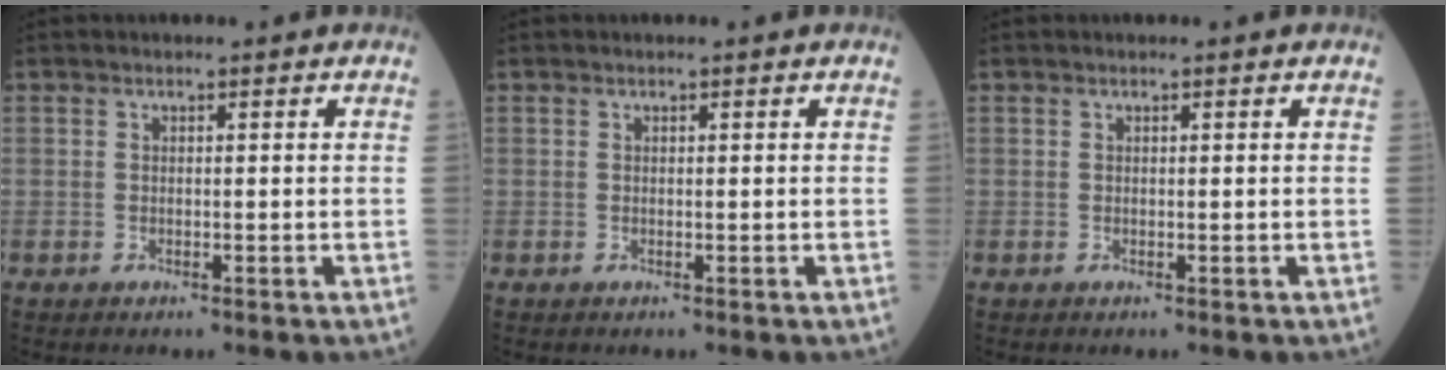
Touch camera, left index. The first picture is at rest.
{"total": 0.0}
{"total": 0.0}